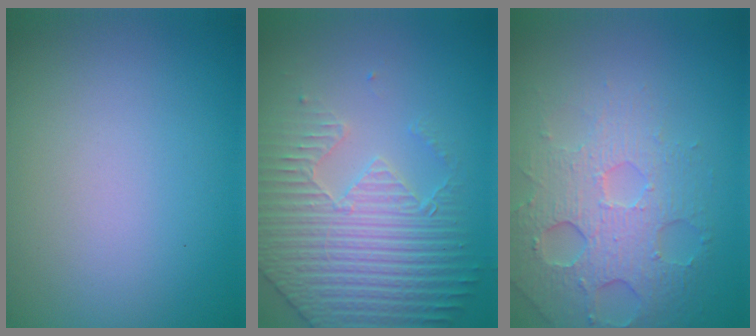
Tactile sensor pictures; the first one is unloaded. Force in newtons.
{"total": 5.1, "press": 4.8, "slide": 1.6}
{"total": 4.9, "press": 4.1, "slide": 2.6}